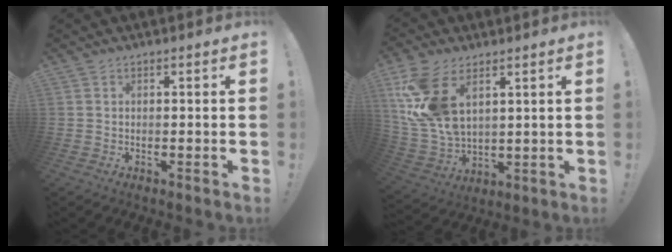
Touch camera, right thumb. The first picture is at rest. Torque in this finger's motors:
{"motor_torque": [2.44, 2.57, 1.53, 0.24, 0.14]}